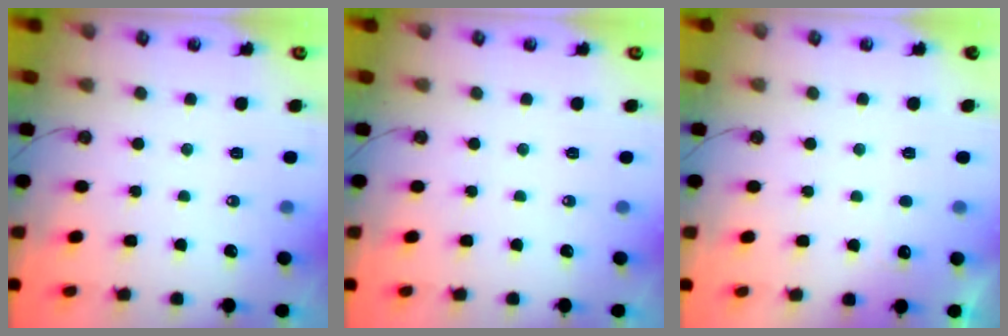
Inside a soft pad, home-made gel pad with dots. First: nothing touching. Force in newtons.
{"total": 0.0}
{"total": 1.2, "press": 0.9, "slide": 0.8}